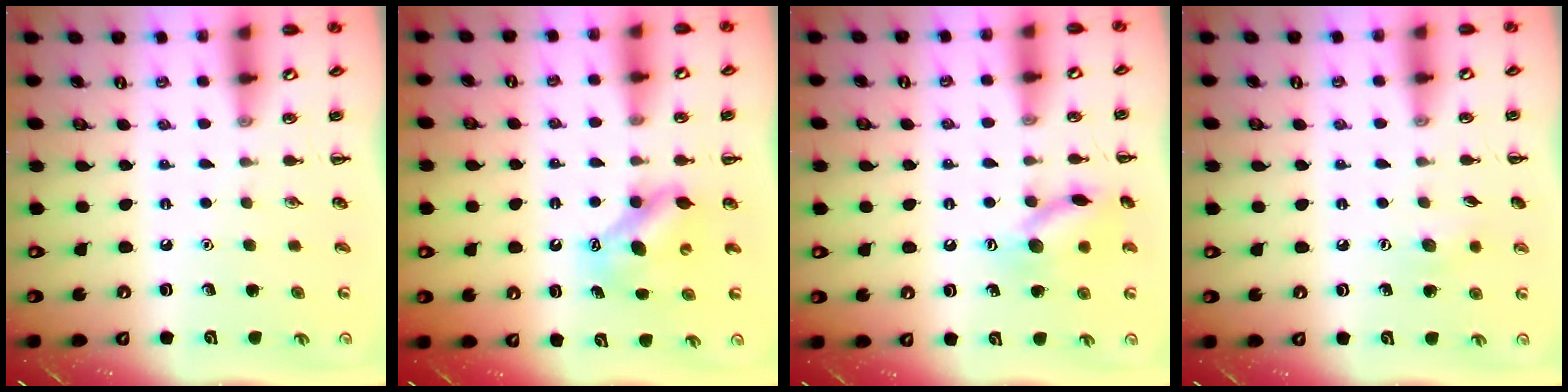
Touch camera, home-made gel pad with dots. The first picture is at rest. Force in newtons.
{"total": 7.6, "press": 7.6, "slide": 1.0}
{"total": 12.4, "press": 12.3, "slide": 0.9}
{"total": 5.7, "press": 5.5, "slide": 1.3}